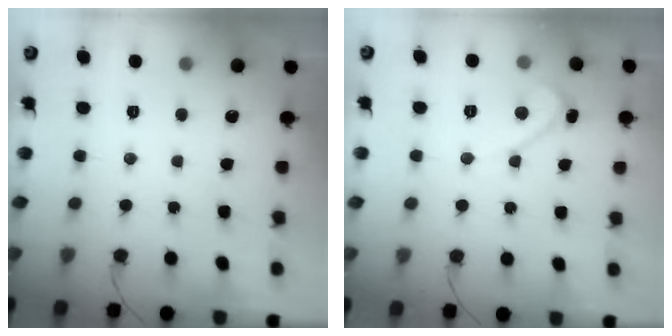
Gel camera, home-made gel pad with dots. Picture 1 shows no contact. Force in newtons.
{"total": 2.5, "press": 2.5, "slide": 0.2}